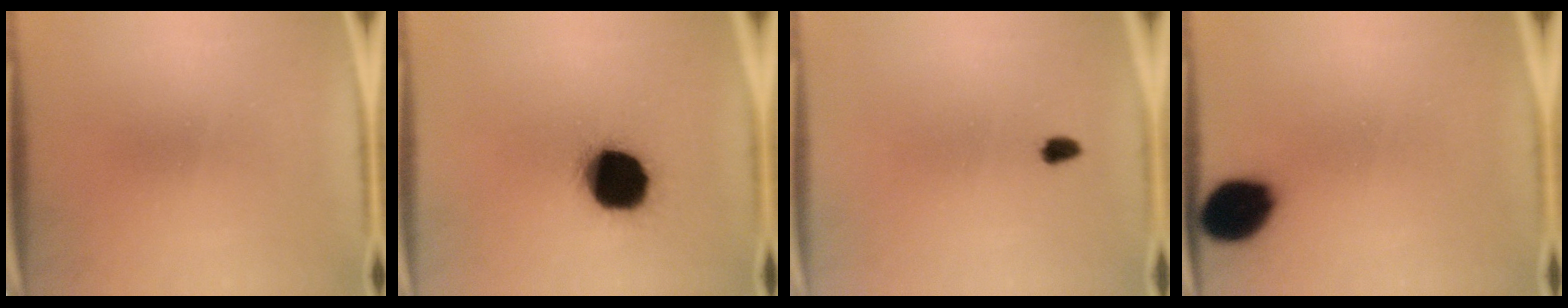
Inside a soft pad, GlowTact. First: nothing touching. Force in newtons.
{"total": 18.5}
{"total": 1.4}
{"total": 11.9}